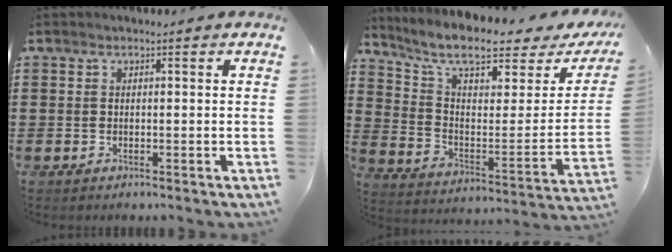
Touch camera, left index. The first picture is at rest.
{"total": 7.9, "force": [6.2, 1.3, 4.7], "torque": [-0.113, -0.047, 0.102]}